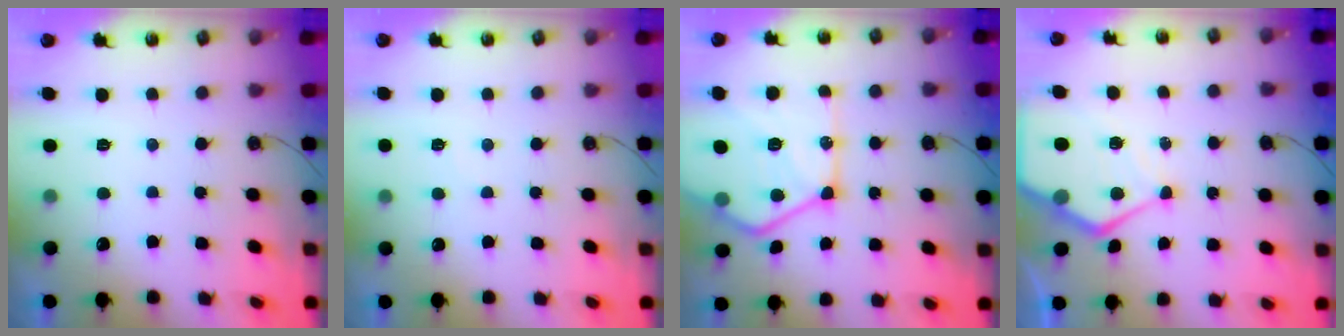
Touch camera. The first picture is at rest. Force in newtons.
{"total": 4.2, "press": 4.2, "slide": 0.5}
{"total": 22.0, "press": 21.9, "slide": 2.3}
{"total": 10.8, "press": 10.7, "slide": 1.1}